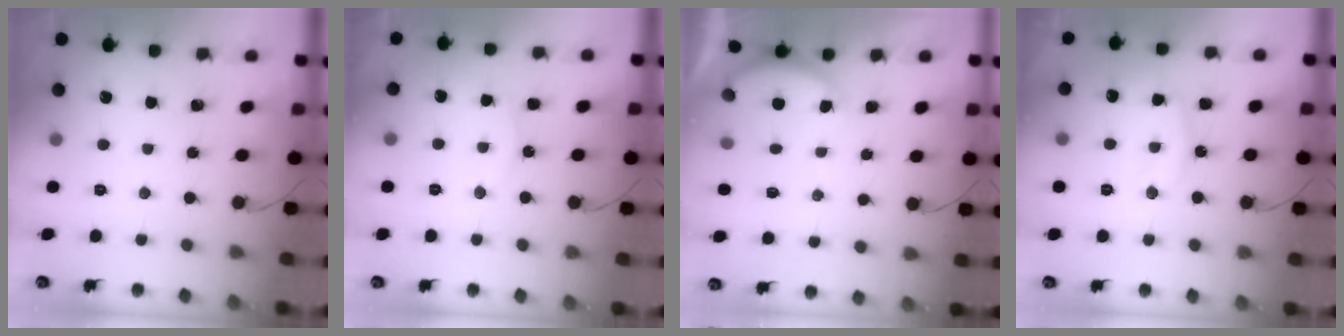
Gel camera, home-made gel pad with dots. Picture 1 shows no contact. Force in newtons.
{"total": 6.9, "press": 6.9, "slide": 0.7}
{"total": 2.3, "press": 2.2, "slide": 0.6}
{"total": 11.0, "press": 11.0, "slide": 0.8}